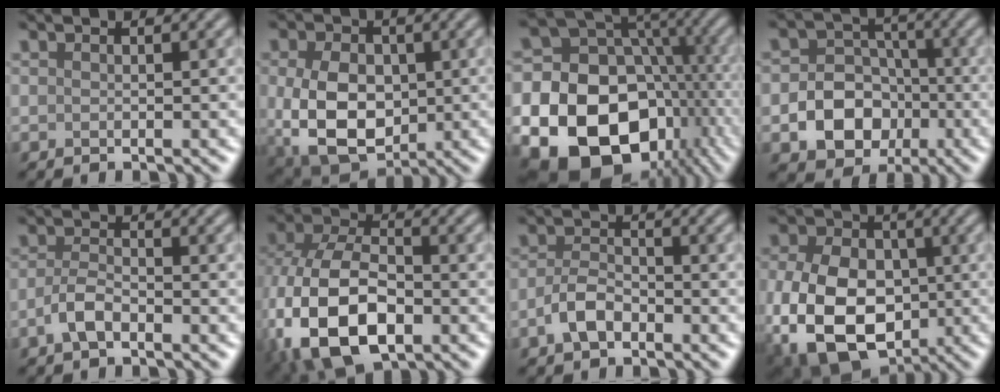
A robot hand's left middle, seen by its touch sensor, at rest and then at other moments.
{"total": 9.2, "force": [-0.4, 6.4, 6.5], "torque": [-0.136, -0.012, -0.003]}
{"total": 23.4, "force": [-7.3, 19.2, 11.2], "torque": [-0.204, -0.043, -0.135]}
{"total": 7.0, "force": [-2.1, 5.8, 3.4], "torque": [-0.029, -0.007, -0.054]}
{"total": 2.4, "force": [-1.3, 1.0, 1.8], "torque": [-0.039, 0.005, -0.030]}
{"total": 15.1, "force": [-4.4, 9.2, 11.1], "torque": [-0.239, -0.028, -0.074]}
{"total": 2.9, "force": [-1.5, 1.5, 1.9], "torque": [-0.041, 0.005, -0.034]}
{"total": 12.7, "force": [-3.1, 8.8, 8.7], "torque": [-0.163, -0.021, -0.052]}